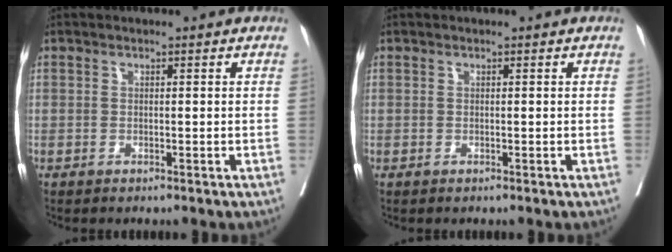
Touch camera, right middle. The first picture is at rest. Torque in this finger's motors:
{"motor_torque": [0.09, -0.02, 0.00, 0.00]}